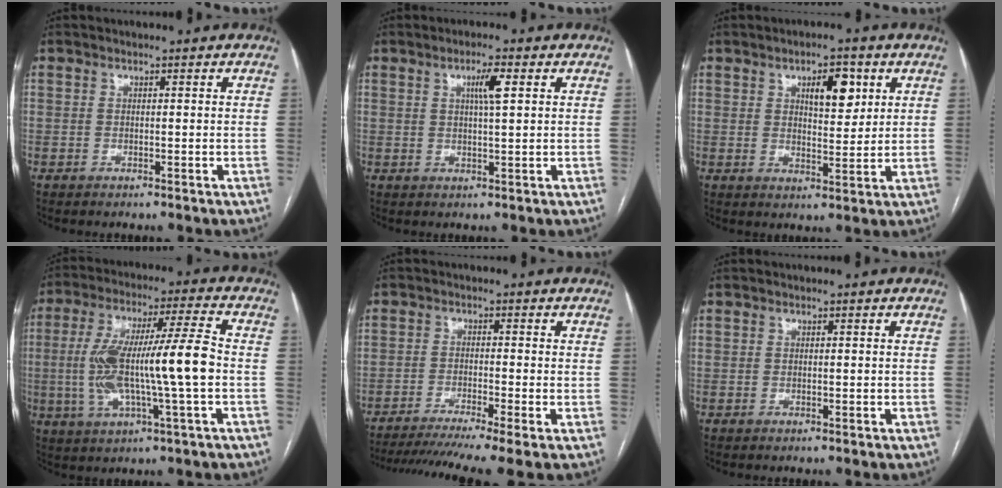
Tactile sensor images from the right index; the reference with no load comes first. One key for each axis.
{"total": 3.6, "fx": 1.3, "fy": 0.1, "fz": 3.4, "tx": -0.058, "ty": 0.001, "tz": 0.021}
{"total": 7.1, "fx": 3.2, "fy": 3.2, "fz": 5.5, "tx": -0.079, "ty": 0.003, "tz": 0.050}
{"total": 15.2, "fx": -1.3, "fy": 1.0, "fz": 15.1, "tx": -0.290, "ty": 0.017, "tz": -0.023}
{"total": 11.3, "fx": -8.5, "fy": -0.7, "fz": 7.4, "tx": -0.115, "ty": -0.020, "tz": -0.133}
{"total": 0.0}